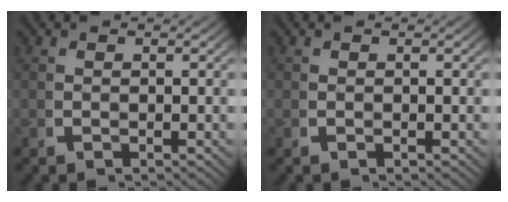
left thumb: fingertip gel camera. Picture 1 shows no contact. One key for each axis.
{"total": 0.0}